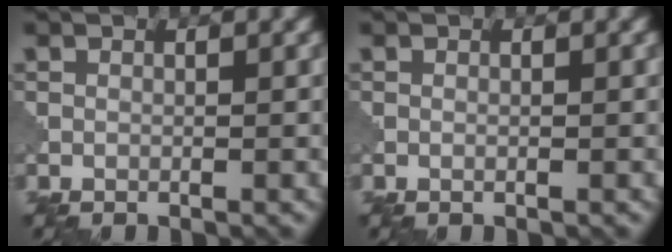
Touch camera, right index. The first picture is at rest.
{"total": 0.0}